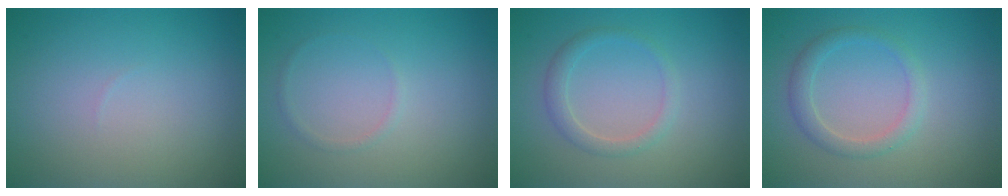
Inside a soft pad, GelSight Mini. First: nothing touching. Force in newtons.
{"total": 0.6, "press": 0.6, "slide": 0.1}
{"total": 1.7, "press": 1.7, "slide": 0.0}
{"total": 2.1, "press": 2.1, "slide": 0.2}